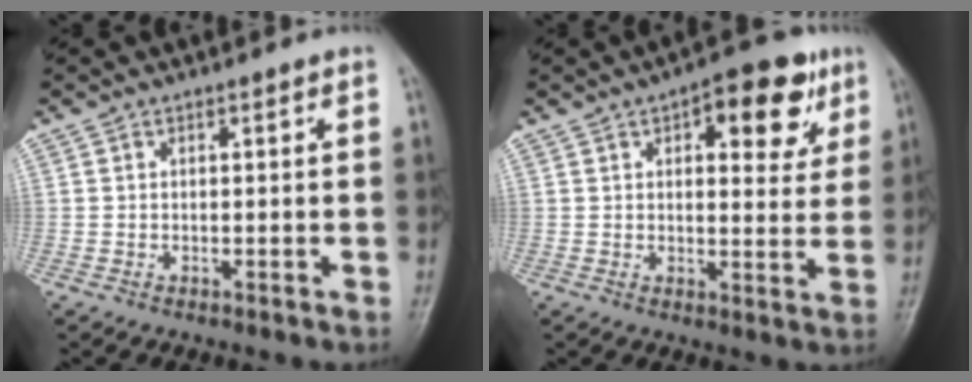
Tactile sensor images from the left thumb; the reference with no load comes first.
{"total": 12.0, "force": [5.5, 5.6, 9.0], "torque": [-0.076, -0.010, 0.065]}